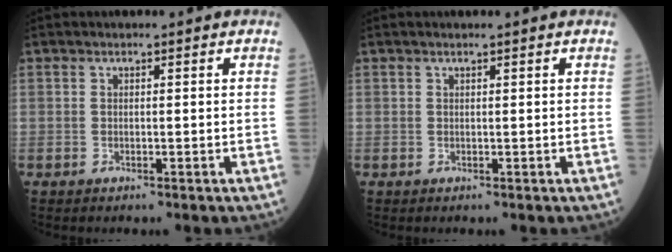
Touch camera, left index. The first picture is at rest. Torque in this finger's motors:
{"motor_torque": [-0.03, 0.08, 0.03, -0.01]}